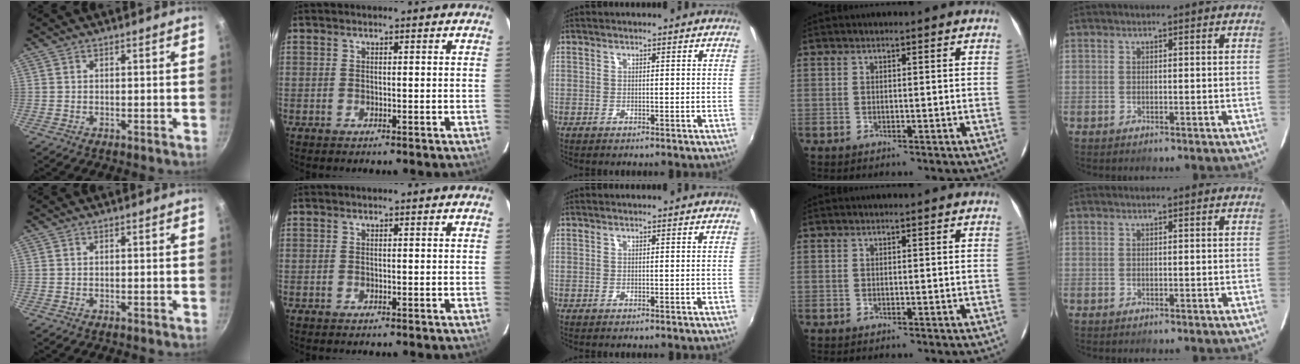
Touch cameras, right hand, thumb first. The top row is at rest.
{}